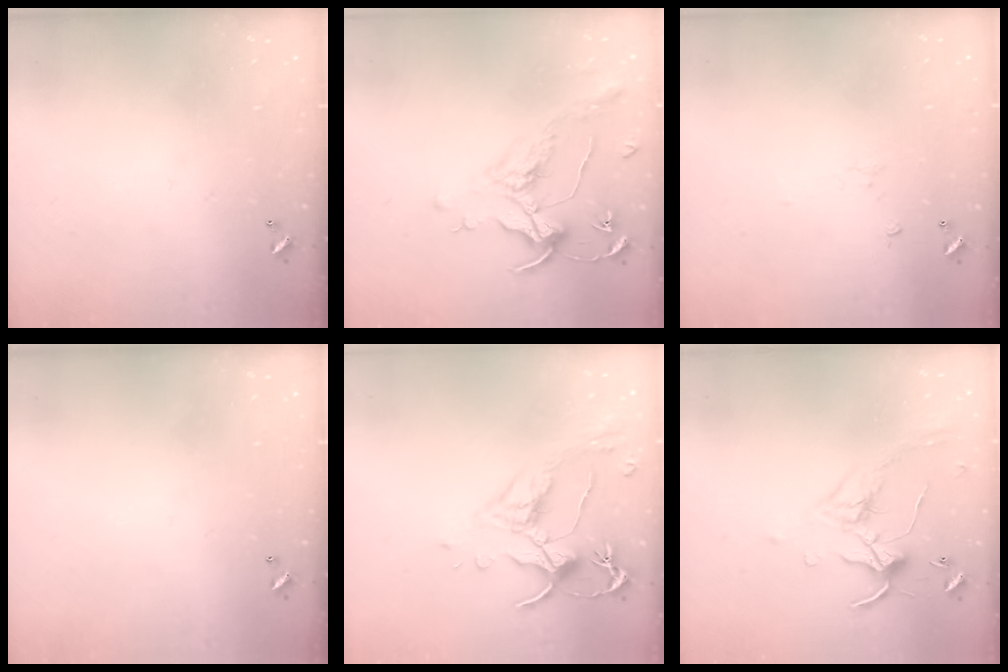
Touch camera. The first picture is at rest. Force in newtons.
{"total": 1.6, "press": 1.4, "slide": 0.7}
{"total": 1.1, "press": 0.9, "slide": 0.5}
{"total": 0.0}
{"total": 2.5, "press": 2.1, "slide": 1.4}
{"total": 0.7, "press": 0.6, "slide": 0.4}